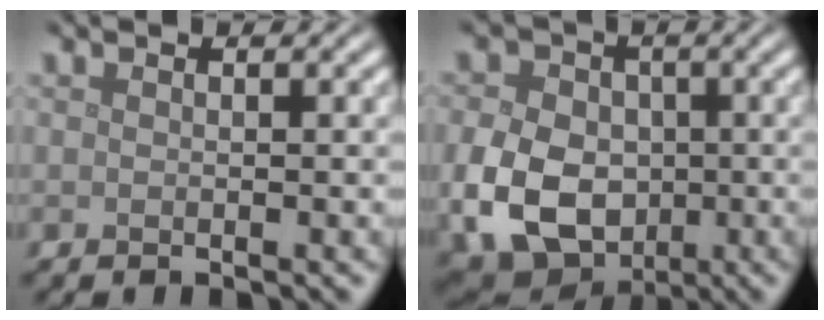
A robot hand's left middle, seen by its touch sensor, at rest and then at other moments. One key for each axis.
{"total": 10.0, "fx": -2.0, "fy": 7.5, "fz": 6.3, "tx": -0.142, "ty": -0.026, "tz": -0.041}